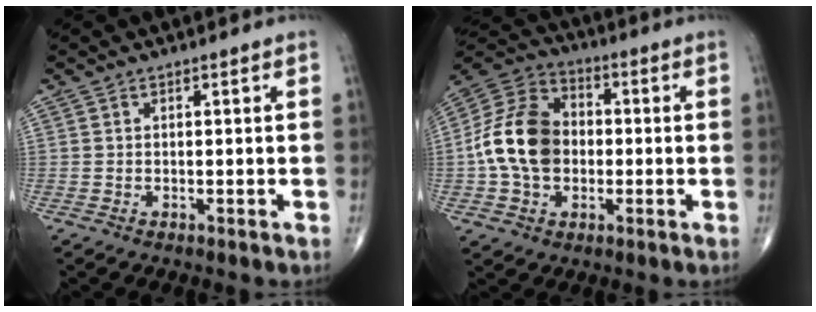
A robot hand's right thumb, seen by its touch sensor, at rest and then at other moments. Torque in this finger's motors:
{"motor_torque": [2.13, 2.08, 0.89, -0.80, 0.39]}